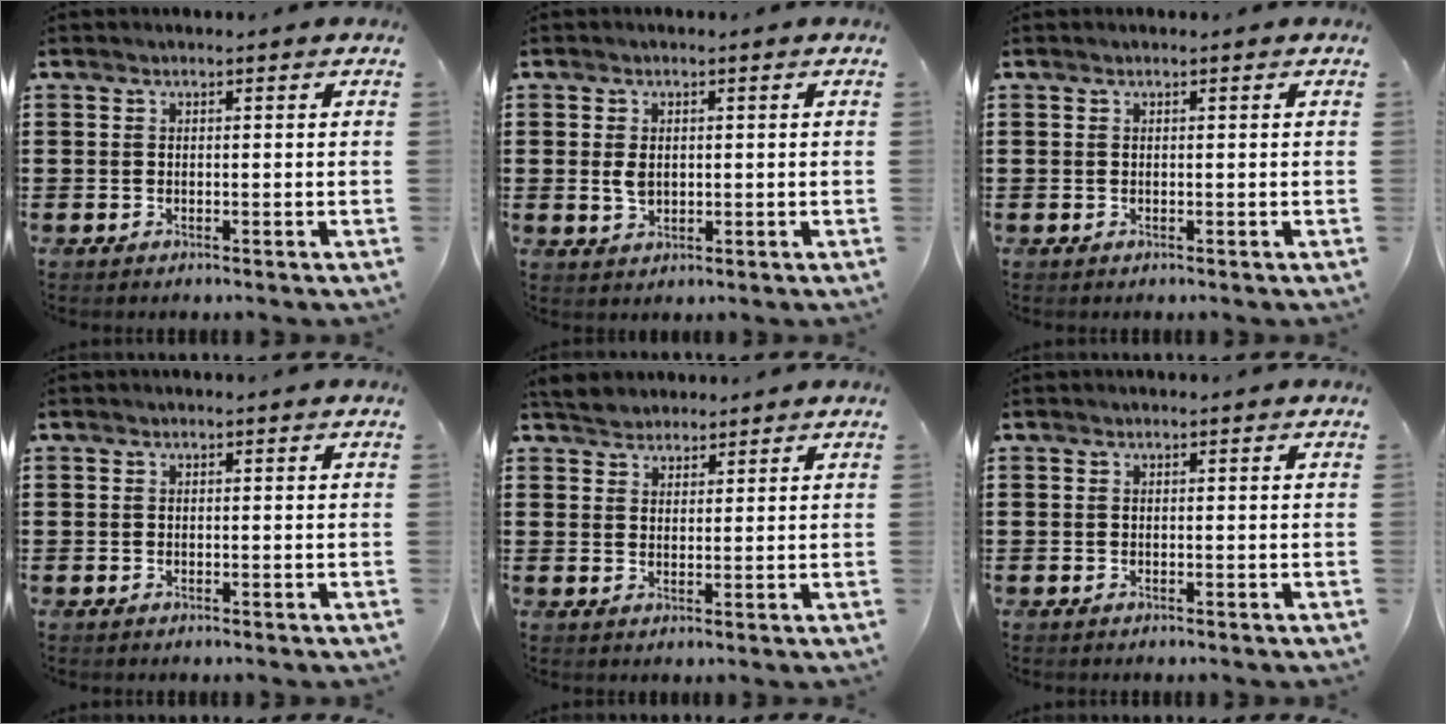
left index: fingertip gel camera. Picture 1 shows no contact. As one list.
[{"total": 2.4, "force": [0.2, 1.7, 1.8], "torque": [-0.045, 0.002, 0.001]}, {"total": 0.0}, {"total": 0.0}, {"total": 2.7, "force": [2.5, 1.0, -0.3], "torque": [-0.006, 0.005, 0.048]}, {"total": 0.0}]